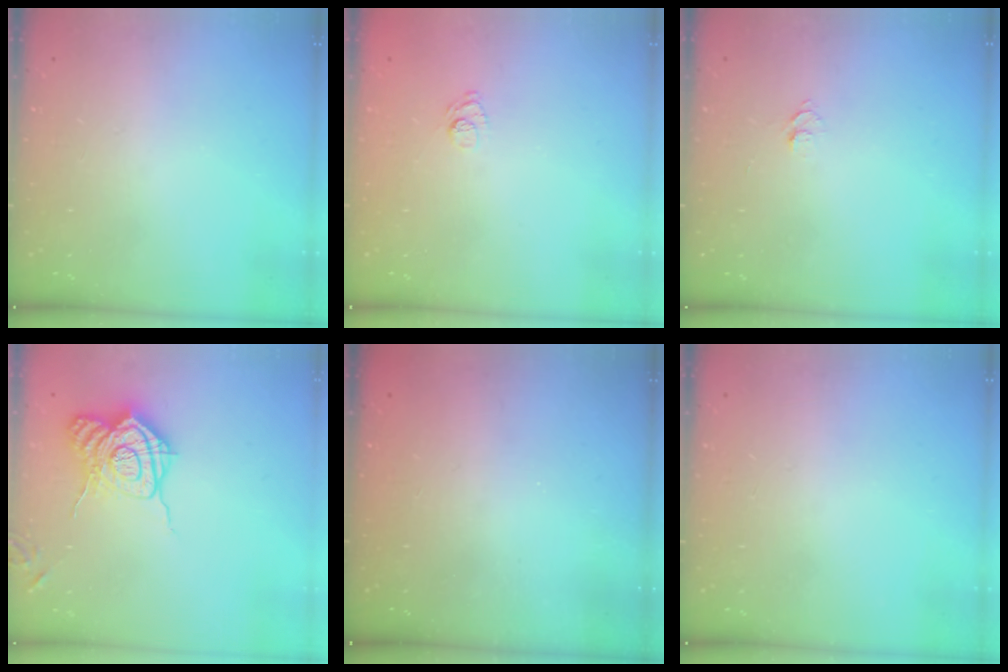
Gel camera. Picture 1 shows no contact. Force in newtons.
{"total": 6.6, "press": 6.5, "slide": 1.4}
{"total": 4.7, "press": 4.6, "slide": 0.5}
{"total": 16.7, "press": 16.7, "slide": 0.6}
{"total": 2.3, "press": 2.2, "slide": 0.8}
{"total": 0.0}